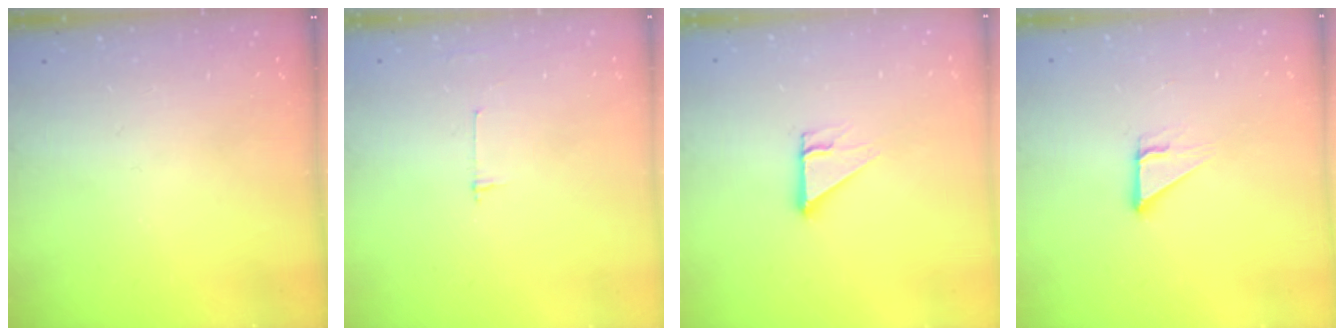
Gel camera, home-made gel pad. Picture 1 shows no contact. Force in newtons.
{"total": 2.7, "press": 2.7, "slide": 0.3}
{"total": 3.7, "press": 3.7, "slide": 0.2}
{"total": 3.8, "press": 3.8, "slide": 0.2}